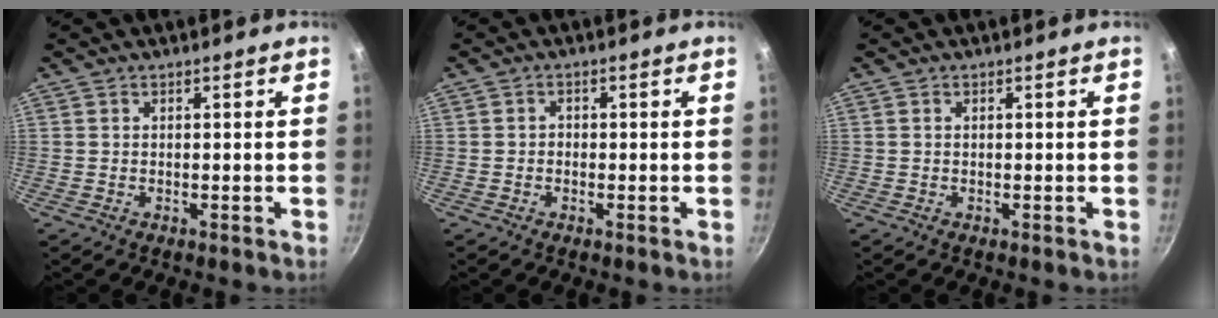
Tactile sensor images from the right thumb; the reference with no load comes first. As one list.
[{"total": 1.1, "force": [-0.4, 0.9, 0.5], "torque": [-0.007, 0.004, -0.008]}, {"total": 0.0}]